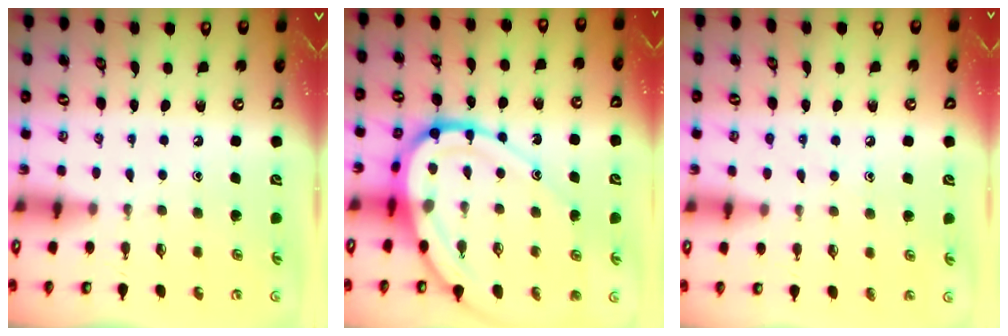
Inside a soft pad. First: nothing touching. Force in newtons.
{"total": 19.1, "press": 19.0, "slide": 2.0}
{"total": 5.5, "press": 5.4, "slide": 0.7}